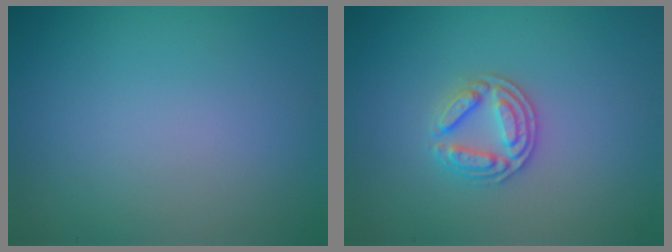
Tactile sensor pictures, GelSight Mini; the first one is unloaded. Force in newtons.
{"total": 2.9, "press": 2.7, "slide": 0.9}